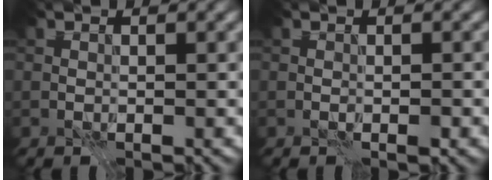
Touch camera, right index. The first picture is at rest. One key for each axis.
{"total": 0.7, "fx": -0.4, "fy": 0.2, "fz": 0.5, "tx": -0.008, "ty": -0.004, "tz": -0.006}